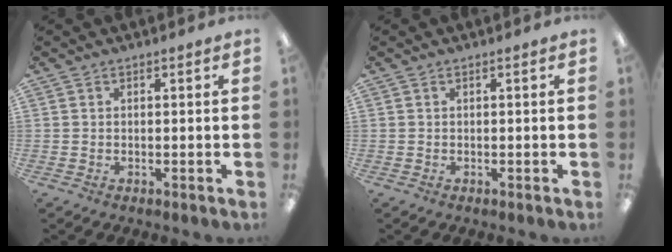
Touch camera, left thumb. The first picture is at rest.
{"total": 0.0}